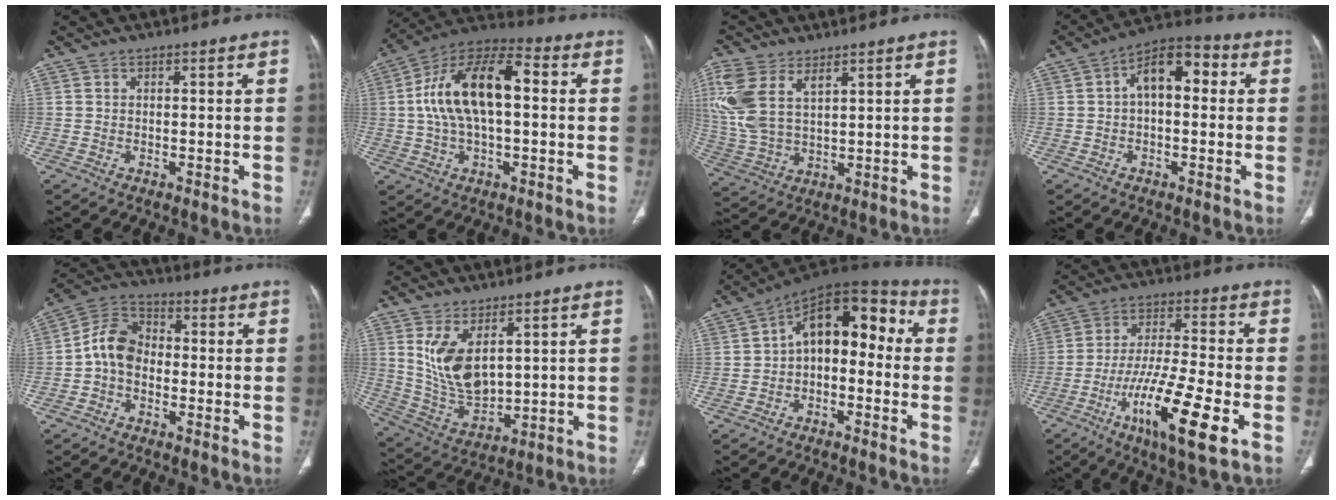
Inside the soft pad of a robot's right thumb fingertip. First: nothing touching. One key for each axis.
{"total": 17.3, "fx": 1.5, "fy": 8.4, "fz": 15.0, "tx": -0.276, "ty": 0.039, "tz": 0.018}
{"total": 12.9, "fx": 5.8, "fy": 6.9, "fz": 9.2, "tx": -0.220, "ty": -0.006, "tz": 0.131}
{"total": 10.3, "fx": 1.5, "fy": 5.7, "fz": 8.5, "tx": -0.113, "ty": 0.033, "tz": 0.013}
{"total": 8.1, "fx": -1.5, "fy": 5.9, "fz": 5.3, "tx": -0.084, "ty": 0.030, "tz": -0.045}
{"total": 10.7, "fx": 3.9, "fy": 5.3, "fz": 8.4, "tx": -0.152, "ty": -0.028, "tz": 0.096}
{"total": 13.6, "fx": -0.1, "fy": 8.3, "fz": 10.7, "tx": -0.114, "ty": 0.056, "tz": -0.019}
{"total": 16.2, "fx": -6.5, "fy": 2.8, "fz": 14.5, "tx": -0.274, "ty": 0.005, "tz": -0.113}